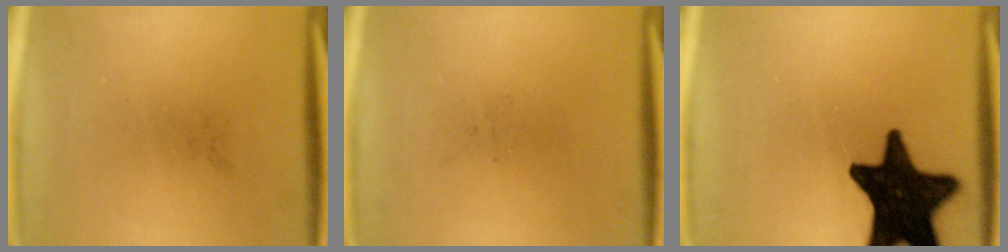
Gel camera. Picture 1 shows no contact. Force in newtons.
{"total": 0.0}
{"total": 18.9}